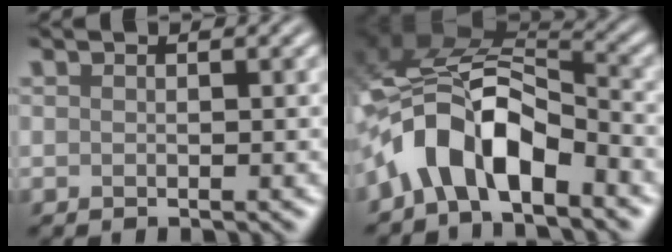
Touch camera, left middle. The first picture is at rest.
{"total": 8.2, "force": [-4.1, 4.0, 5.9], "torque": [-0.101, 0.013, -0.083]}